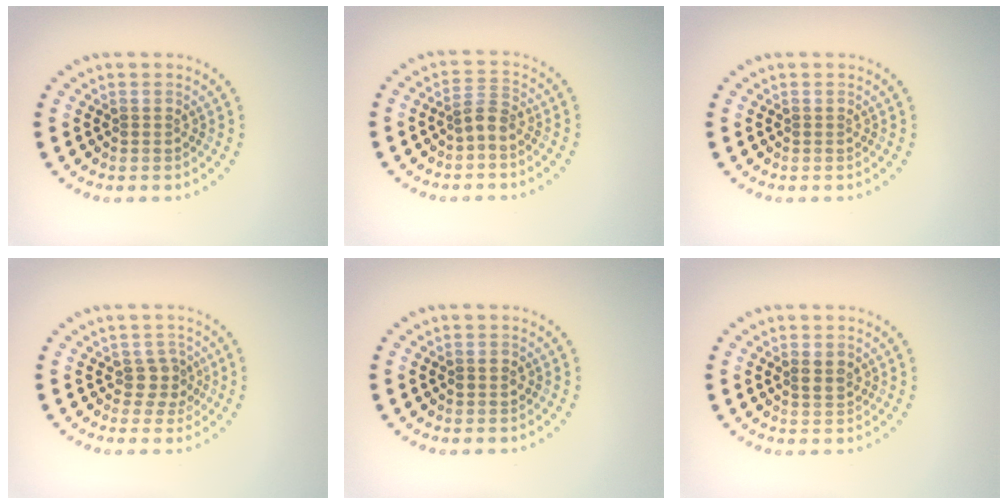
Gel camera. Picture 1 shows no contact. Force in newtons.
{"total": 1.9, "press": 1.5, "slide": 1.1}
{"total": 0.0}
{"total": 2.0, "press": 1.7, "slide": 1.1}
{"total": 1.0, "press": 1.0, "slide": 0.3}
{"total": 1.4, "press": 1.3, "slide": 0.5}